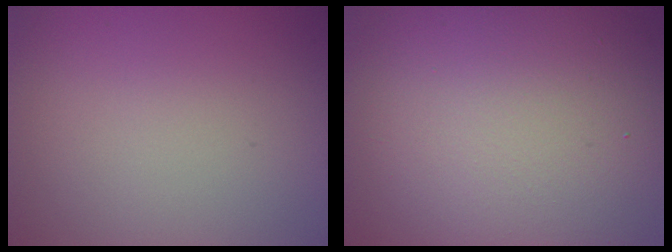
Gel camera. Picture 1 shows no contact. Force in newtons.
{"total": 15.2, "press": 15.2, "slide": 1.1}